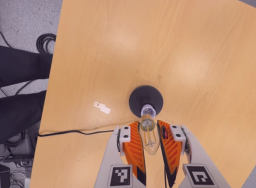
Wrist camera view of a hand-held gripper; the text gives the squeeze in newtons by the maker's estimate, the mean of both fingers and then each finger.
{"total": 22.9, "left": 26.1, "right": 19.7}